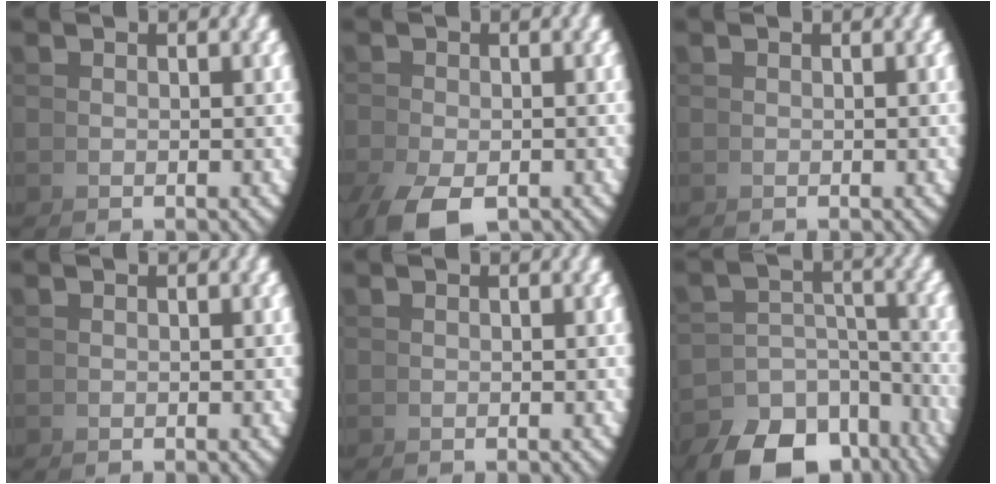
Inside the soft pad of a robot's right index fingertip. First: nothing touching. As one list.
[{"total": 3.2, "force": [-2.5, 0.8, 1.8], "torque": [-0.031, -0.021, -0.025]}, {"total": 0.0}, {"total": 0.0}, {"total": 0.0}, {"total": 9.6, "force": [-6.5, 5.0, 5.0], "torque": [-0.081, -0.041, -0.083]}]